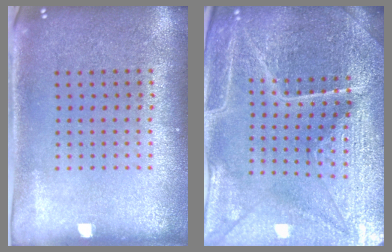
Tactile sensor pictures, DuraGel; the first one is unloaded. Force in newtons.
{"total": 5.3, "press": 4.9, "slide": 1.9}